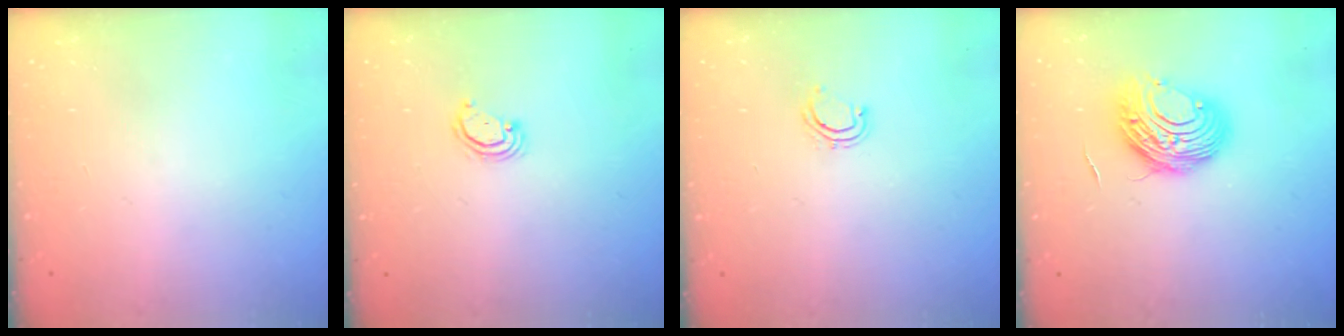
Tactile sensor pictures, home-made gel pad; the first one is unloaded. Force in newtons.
{"total": 2.8, "press": 2.8, "slide": 0.2}
{"total": 4.2, "press": 4.0, "slide": 1.2}
{"total": 9.5, "press": 9.5, "slide": 0.7}